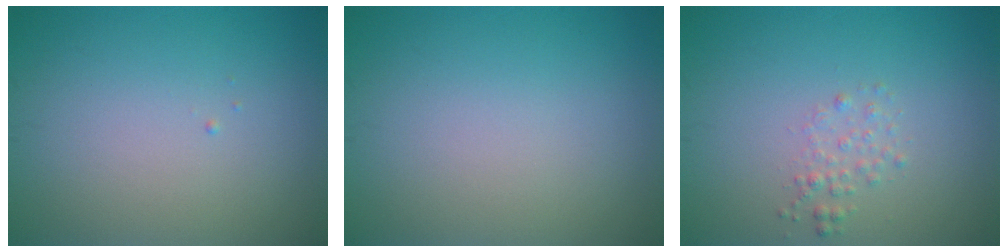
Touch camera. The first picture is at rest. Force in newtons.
{"total": 0.0}
{"total": 1.3, "press": 1.3, "slide": 0.1}